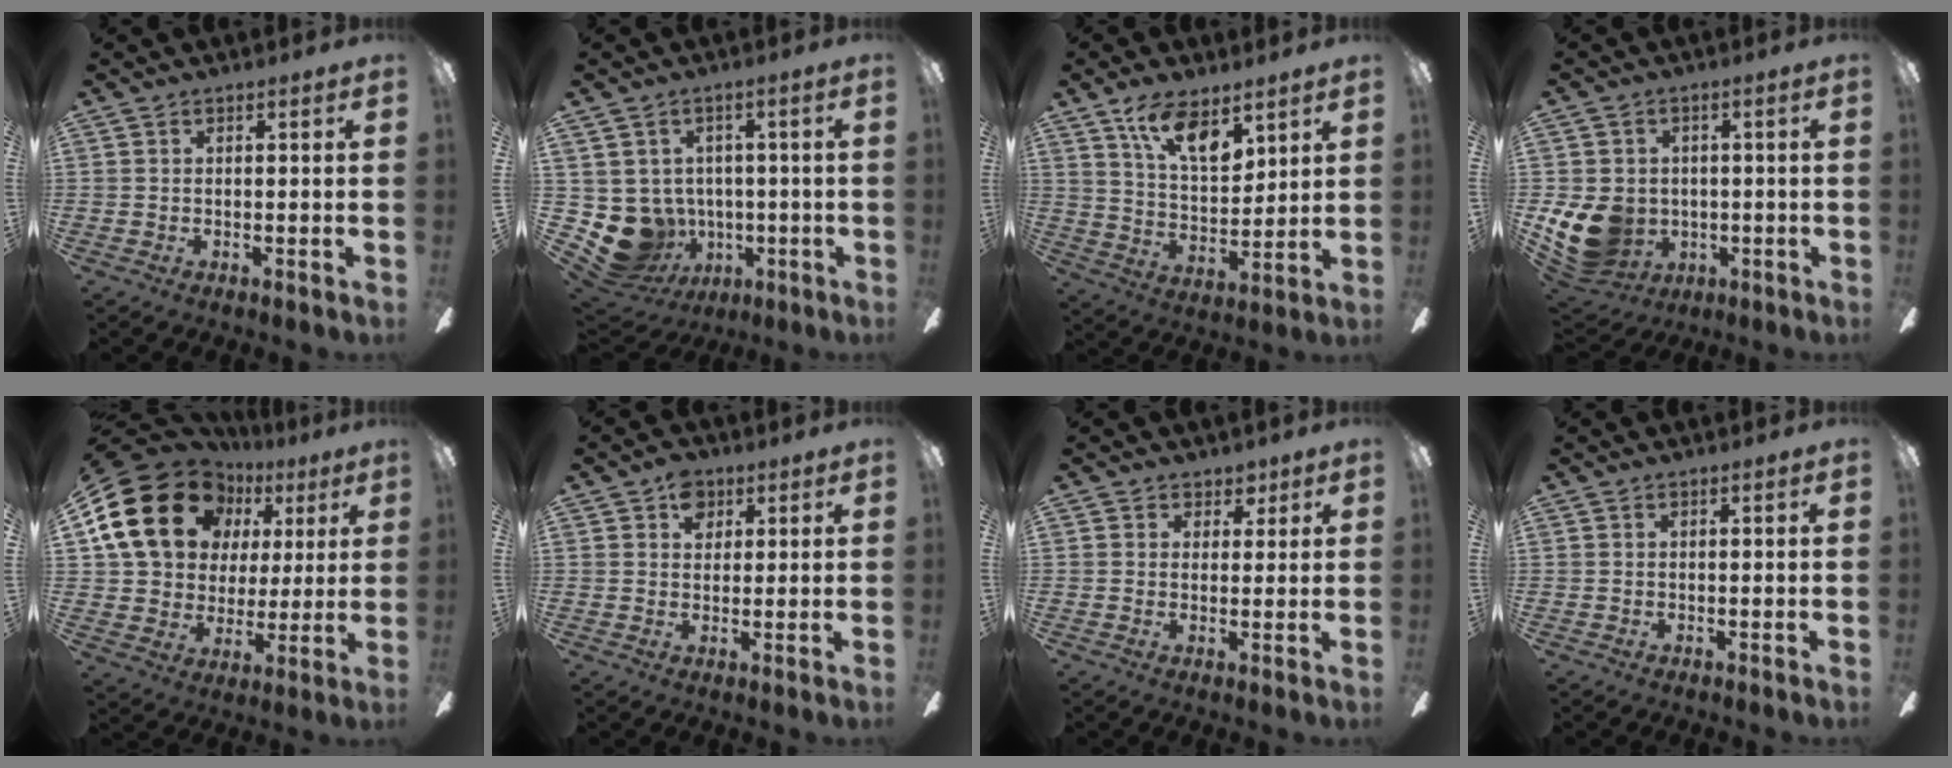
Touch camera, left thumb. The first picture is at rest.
{"total": 11.3, "force": [-2.9, 9.9, 4.5], "torque": [-0.115, 0.007, -0.040]}
{"total": 12.9, "force": [8.4, 5.5, 8.2], "torque": [-0.144, -0.033, 0.152]}
{"total": 12.9, "force": [-2.0, 10.9, 6.7], "torque": [-0.169, -0.001, -0.032]}
{"total": 22.1, "force": [9.3, 17.2, 10.3], "torque": [-0.204, -0.031, 0.187]}
{"total": 5.8, "force": [2.8, 4.3, 2.7], "torque": [-0.031, 0.003, 0.046]}
{"total": 3.3, "force": [2.0, 2.7, 0.3], "torque": [0.008, -0.007, 0.031]}
{"total": 0.0}